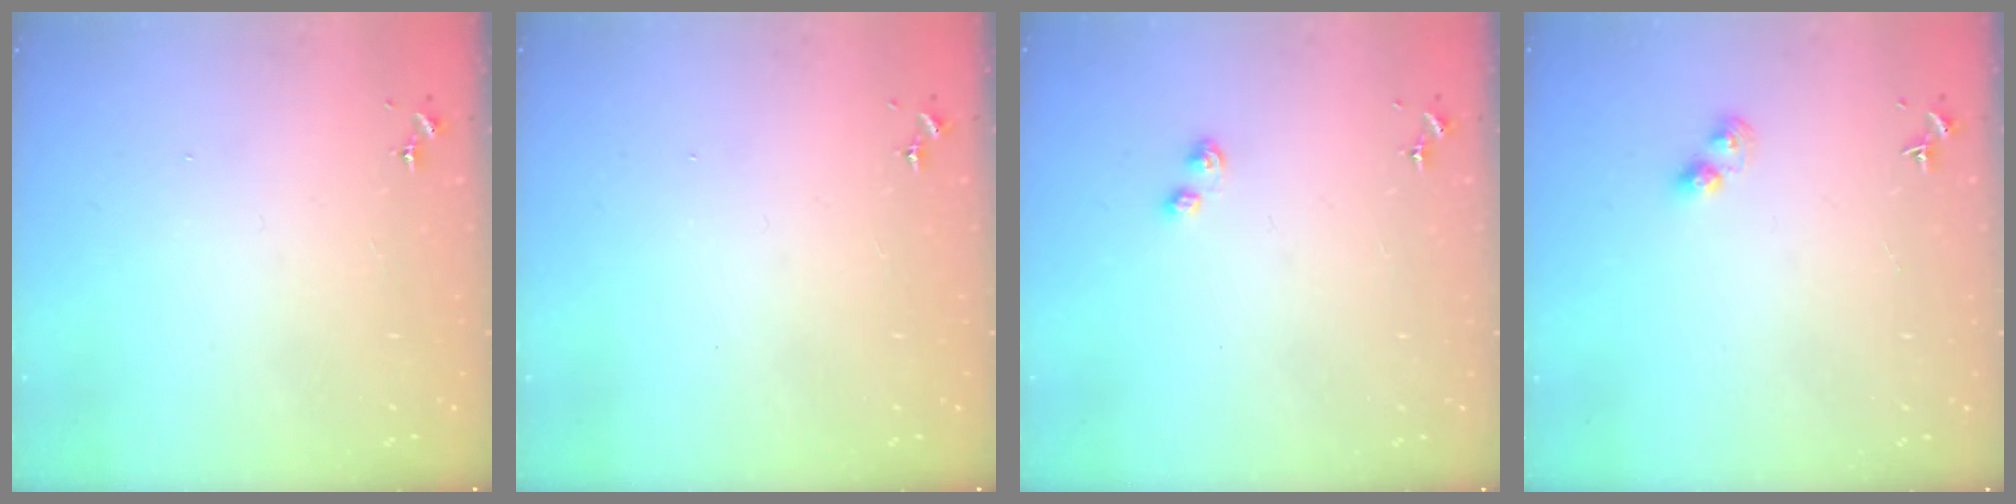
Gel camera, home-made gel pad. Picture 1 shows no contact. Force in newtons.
{"total": 0.0}
{"total": 3.0, "press": 2.9, "slide": 0.5}
{"total": 3.9, "press": 3.9, "slide": 0.4}